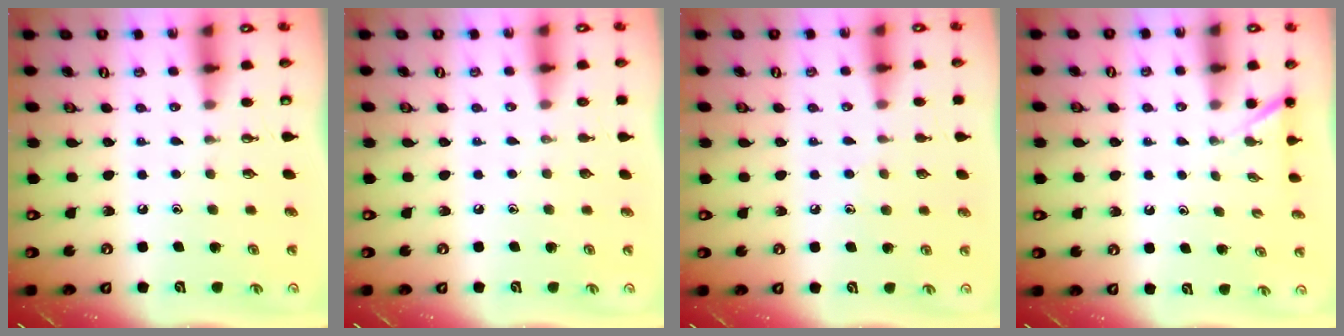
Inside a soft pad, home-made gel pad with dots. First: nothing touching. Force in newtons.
{"total": 0.0}
{"total": 6.1, "press": 6.1, "slide": 0.7}
{"total": 1.5, "press": 1.5, "slide": 0.1}